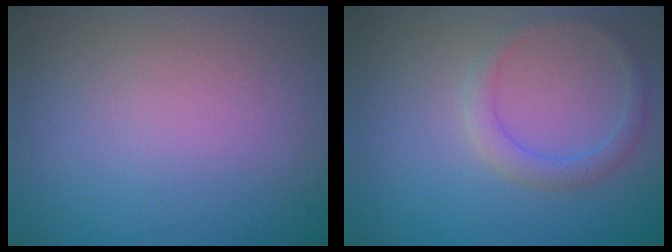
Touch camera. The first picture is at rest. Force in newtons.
{"total": 1.9, "press": 1.9, "slide": 0.1}